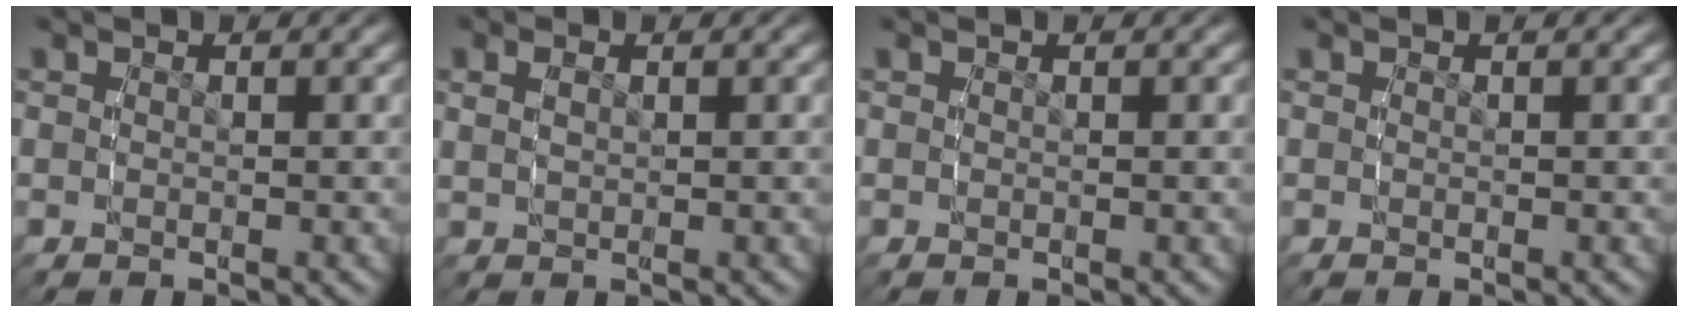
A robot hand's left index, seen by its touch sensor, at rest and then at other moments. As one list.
[{"total": 1.3, "force": [0.6, 0.6, 1.0], "torque": [-0.021, -0.001, 0.017]}, {"total": 0.0}, {"total": 0.0}]